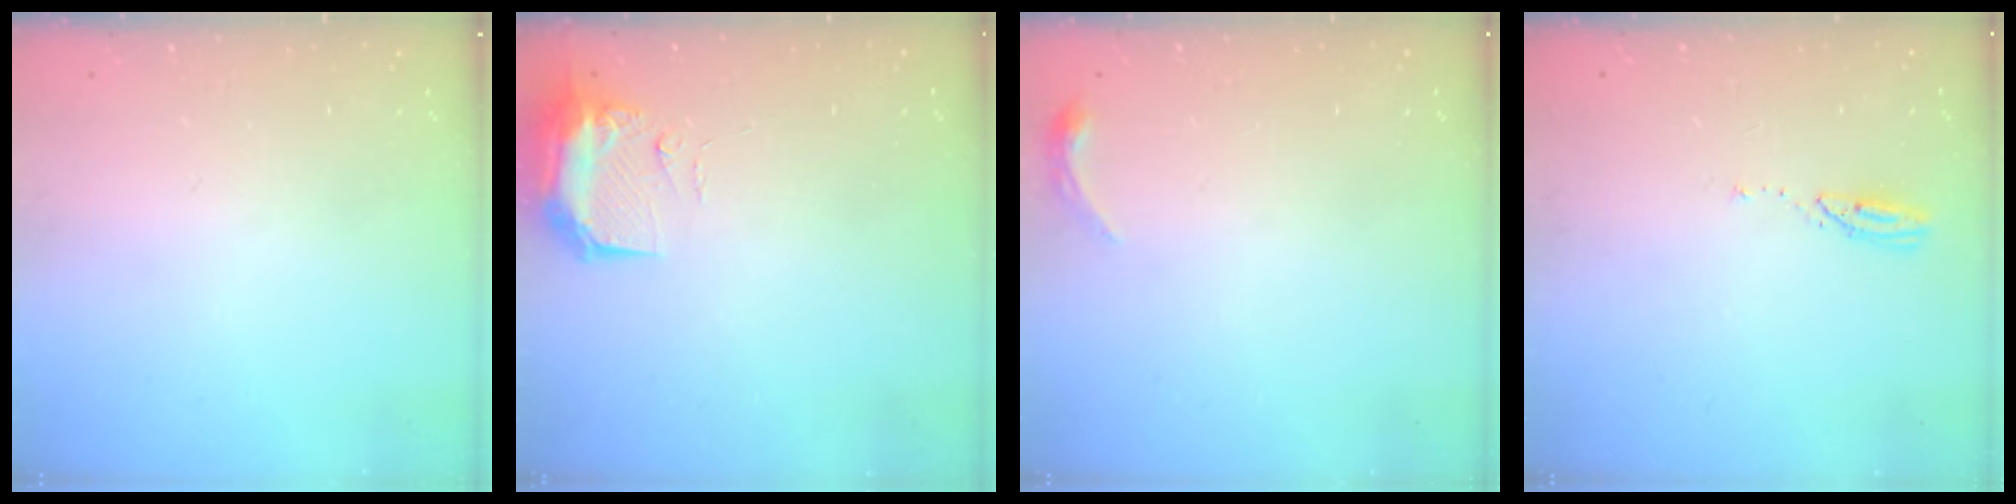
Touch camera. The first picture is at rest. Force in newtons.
{"total": 11.0, "press": 9.6, "slide": 5.4}
{"total": 3.4, "press": 3.3, "slide": 0.6}
{"total": 3.0, "press": 2.9, "slide": 0.3}